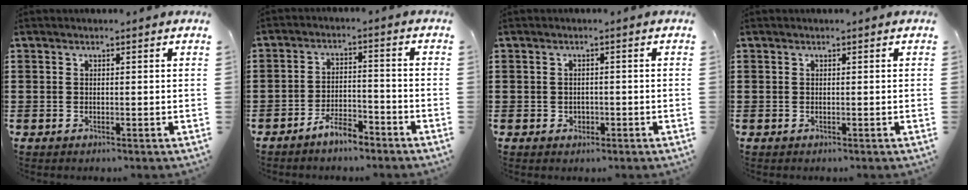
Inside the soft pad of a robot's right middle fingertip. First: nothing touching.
{"total": 4.9, "force": [-4.3, 1.2, 2.0], "torque": [-0.048, 0.007, -0.089]}
{"total": 1.1, "force": [-0.3, 0.9, 0.5], "torque": [-0.013, 0.001, -0.008]}
{"total": 0.0}